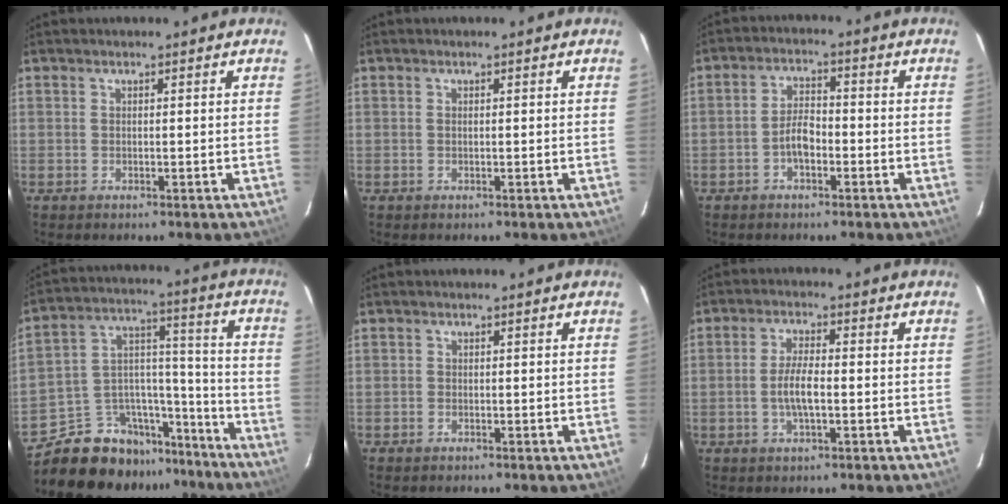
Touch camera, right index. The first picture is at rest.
{"total": 0.0}
{"total": 3.9, "force": [-2.0, 1.6, 3.0], "torque": [-0.062, 0.010, -0.038]}
{"total": 14.8, "force": [-12.3, 7.5, 3.3], "torque": [-0.057, 0.073, -0.189]}
{"total": 0.9, "force": [-0.5, 0.7, 0.0], "torque": [-0.001, 0.002, -0.011]}
{"total": 5.0, "force": [-1.1, 1.1, 4.7], "torque": [-0.097, 0.002, -0.022]}